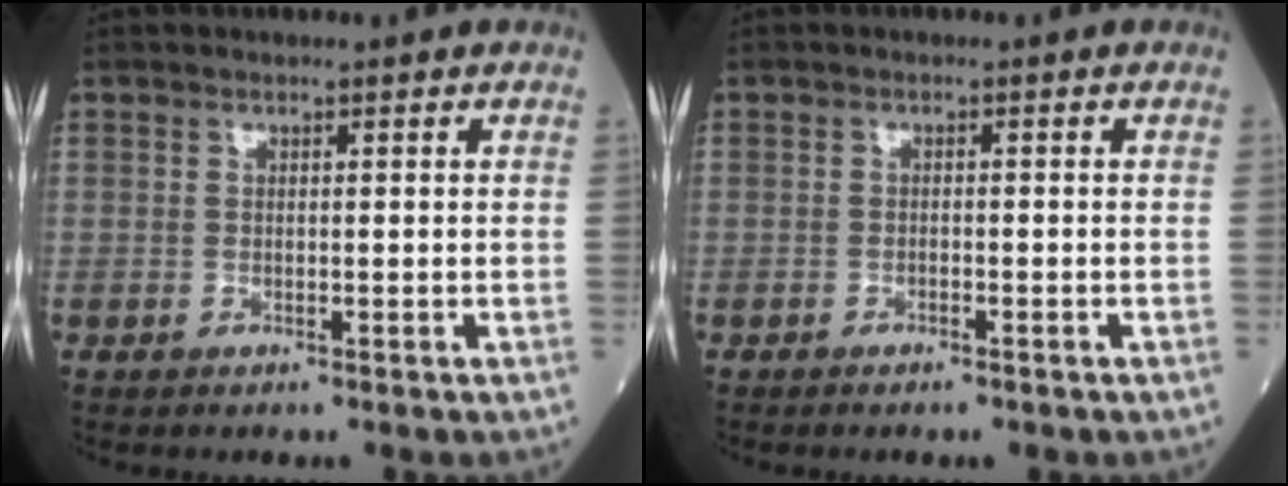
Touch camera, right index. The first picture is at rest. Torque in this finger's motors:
{"motor_torque": [-0.04, -0.14, -0.04, -0.02]}